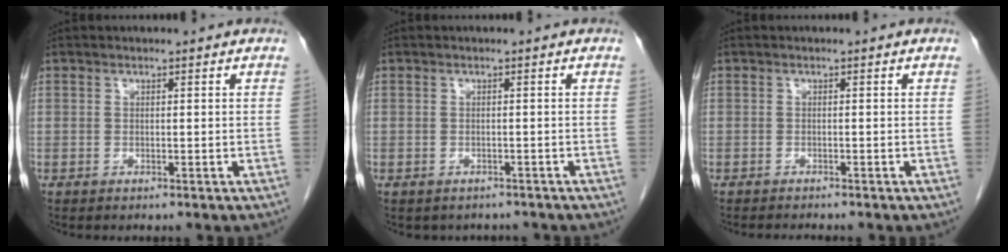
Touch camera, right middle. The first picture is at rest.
{"total": 3.1, "force": [-2.7, 1.6, 0.4], "torque": [-0.008, 0.005, -0.032]}
{"total": 1.9, "force": [-1.8, 0.0, 0.7], "torque": [-0.013, -0.005, -0.023]}